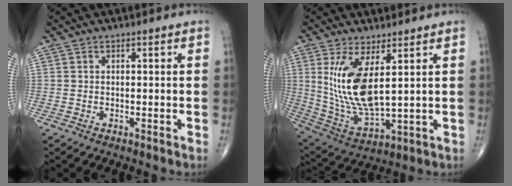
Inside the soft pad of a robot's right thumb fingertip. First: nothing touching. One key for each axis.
{"total": 13.4, "fx": 3.5, "fy": 5.0, "fz": 12.0, "tx": -0.242, "ty": -0.033, "tz": 0.087}